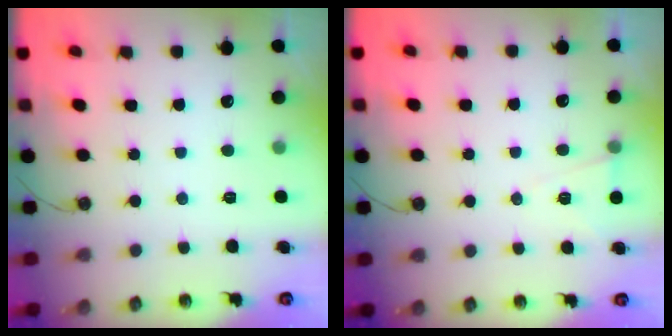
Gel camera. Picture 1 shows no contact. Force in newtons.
{"total": 5.8, "press": 3.5, "slide": 4.5}